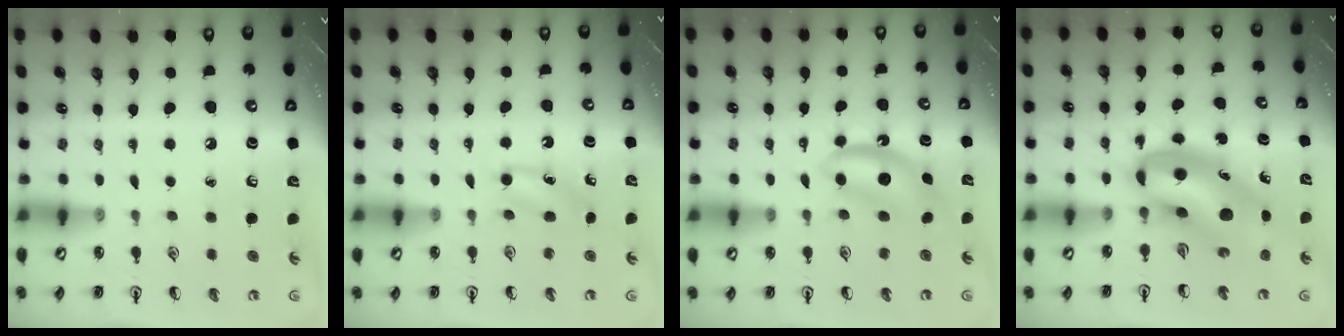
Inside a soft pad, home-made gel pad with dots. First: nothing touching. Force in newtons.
{"total": 3.9, "press": 3.6, "slide": 1.3}
{"total": 5.2, "press": 5.1, "slide": 0.9}
{"total": 8.4, "press": 8.1, "slide": 2.5}